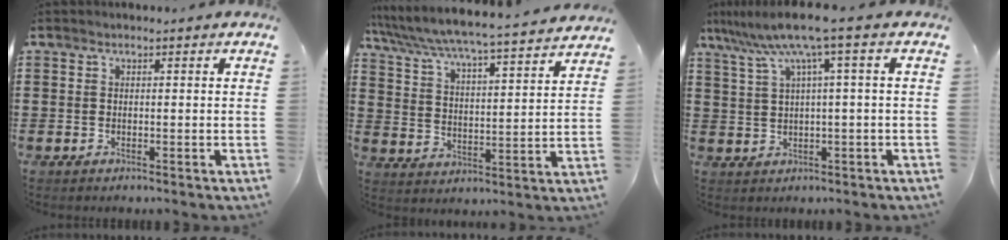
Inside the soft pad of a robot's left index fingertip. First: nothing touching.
{"total": 4.8, "force": [4.6, -0.4, 1.4], "torque": [-0.050, -0.039, 0.068]}
{"total": 7.9, "force": [3.4, -0.2, 7.2], "torque": [-0.151, -0.015, 0.053]}